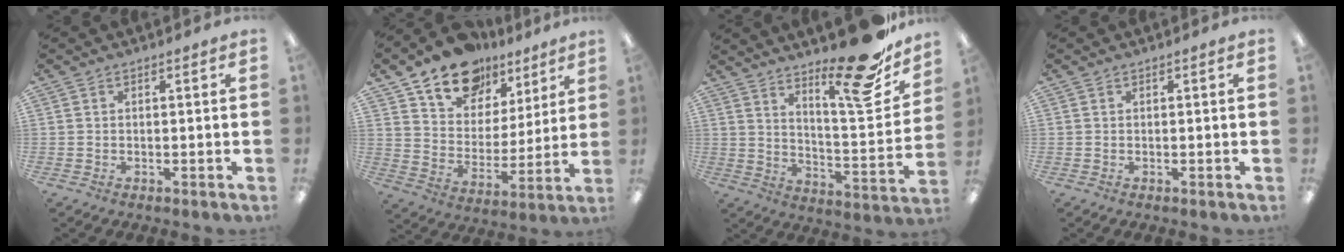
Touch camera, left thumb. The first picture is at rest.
{"total": 15.3, "force": [11.9, 8.8, 4.1], "torque": [-0.082, -0.078, 0.221]}
{"total": 18.6, "force": [14.5, 4.2, 10.9], "torque": [-0.149, -0.113, 0.229]}
{"total": 0.0}